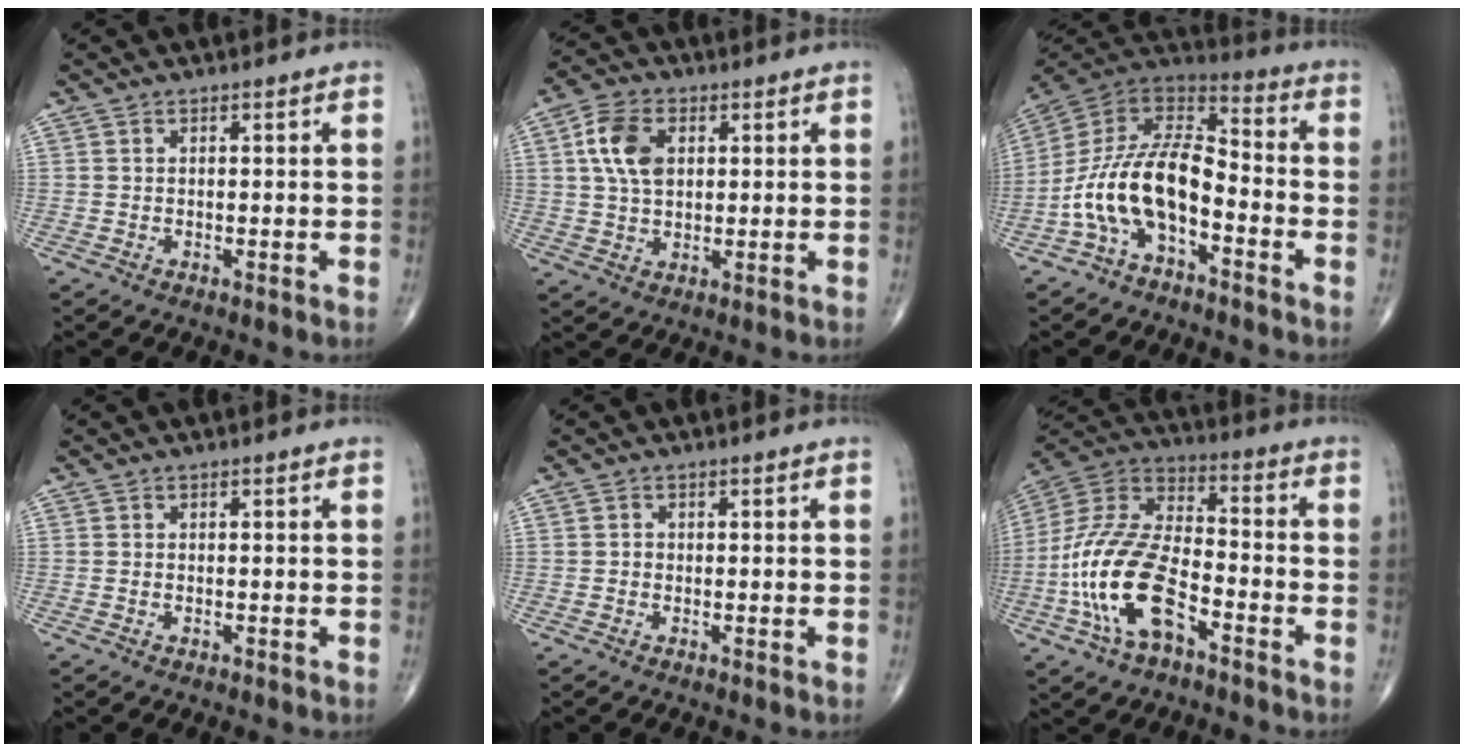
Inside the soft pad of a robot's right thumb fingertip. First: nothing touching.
{"total": 8.6, "force": [2.2, 5.6, 6.2], "torque": [-0.112, 0.002, 0.039]}
{"total": 15.4, "force": [-5.9, 7.6, 12.0], "torque": [-0.222, 0.074, -0.116]}
{"total": 0.5, "force": [-0.2, 0.3, 0.4], "torque": [-0.010, 0.004, -0.002]}
{"total": 0.7, "force": [-0.2, 0.7, 0.3], "torque": [-0.001, 0.003, -0.007]}
{"total": 18.5, "force": [-7.1, 9.0, 14.5], "torque": [-0.297, 0.046, -0.137]}